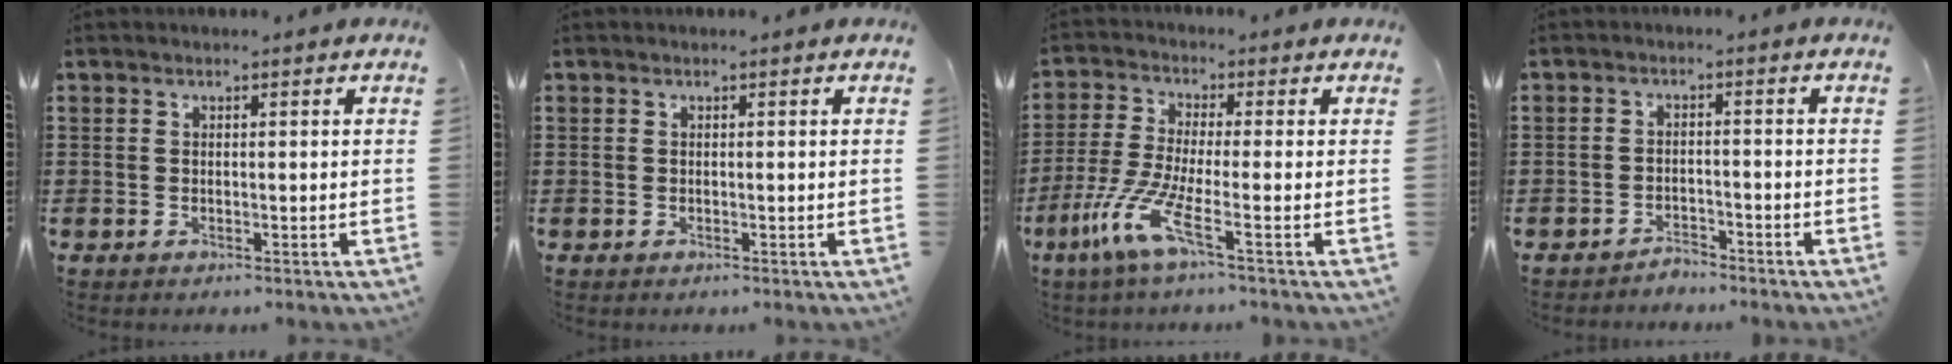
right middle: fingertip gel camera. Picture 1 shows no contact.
{"total": 0.0}
{"total": 7.7, "force": [-3.5, 0.7, 6.8], "torque": [-0.162, -0.017, -0.073]}
{"total": 2.5, "force": [-2.5, 0.3, -0.2], "torque": [-0.005, 0.003, -0.055]}